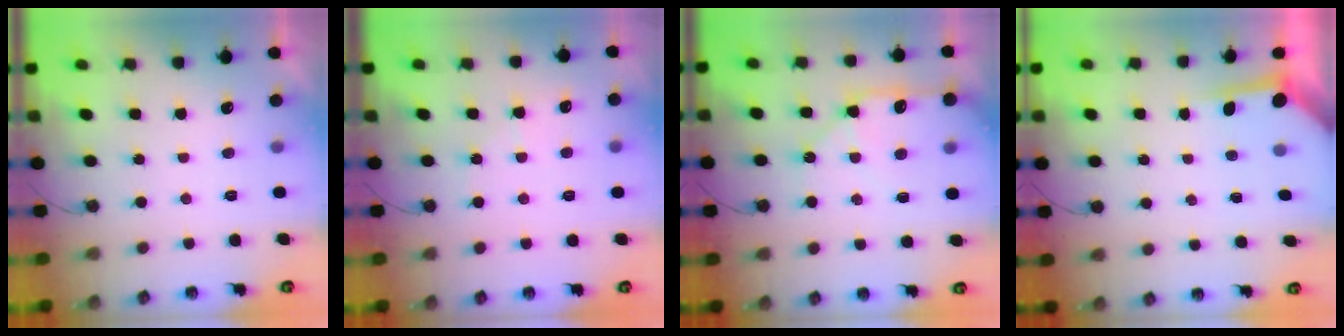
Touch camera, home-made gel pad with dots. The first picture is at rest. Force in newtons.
{"total": 4.7, "press": 4.7, "slide": 0.6}
{"total": 11.1, "press": 11.0, "slide": 1.4}
{"total": 3.8, "press": 3.8, "slide": 0.4}